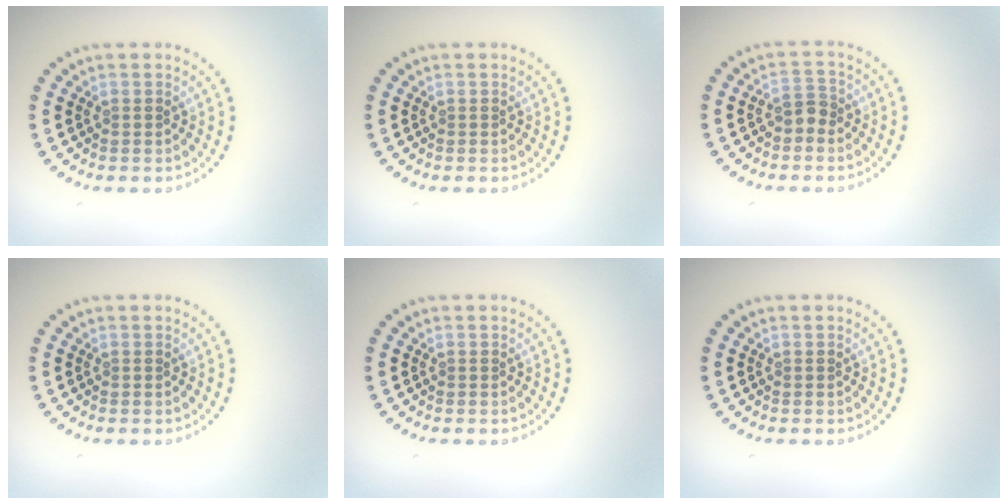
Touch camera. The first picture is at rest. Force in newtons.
{"total": 0.0}
{"total": 1.5, "press": 1.3, "slide": 0.8}
{"total": 0.0}
{"total": 0.0}
{"total": 0.0}